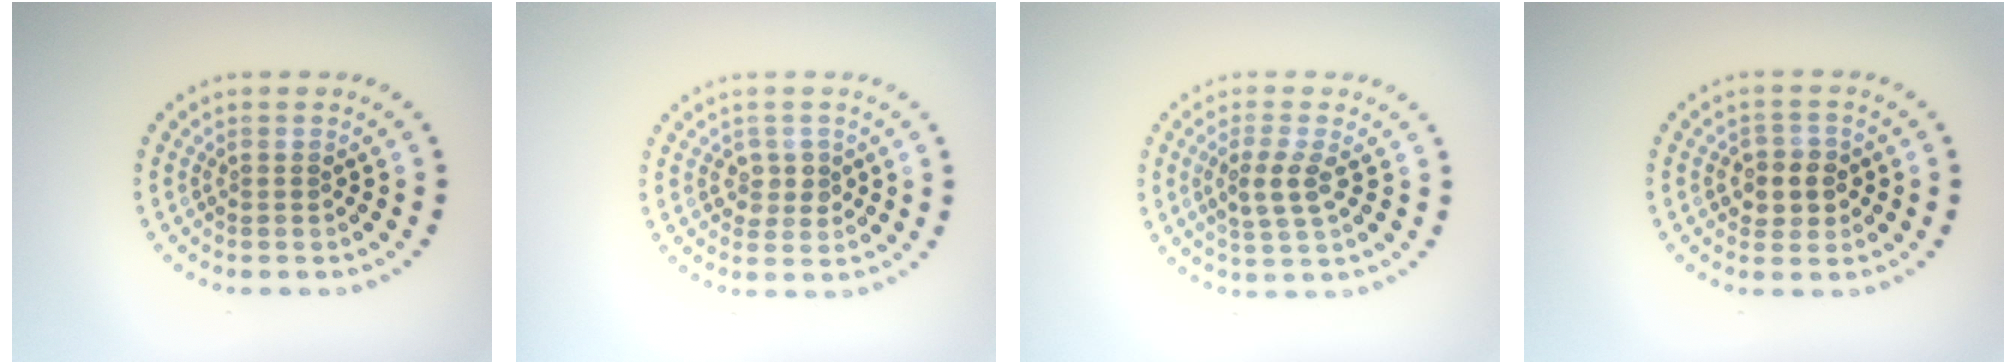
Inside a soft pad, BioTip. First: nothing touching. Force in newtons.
{"total": 1.8, "press": 1.7, "slide": 0.4}
{"total": 2.7, "press": 2.5, "slide": 1.0}
{"total": 2.7, "press": 2.6, "slide": 0.7}